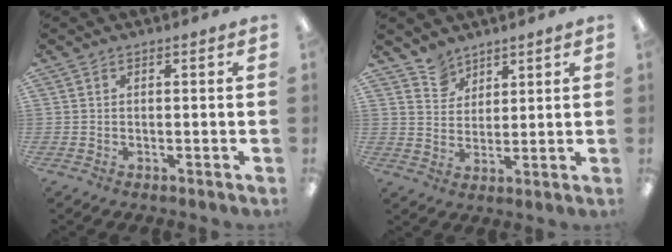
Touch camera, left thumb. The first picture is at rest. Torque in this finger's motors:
{"motor_torque": [0.14, 0.18, -0.38, 0.25, 0.02]}